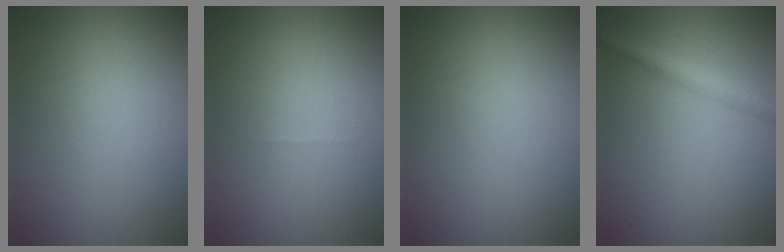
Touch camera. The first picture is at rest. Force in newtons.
{"total": 0.0}
{"total": 0.0}
{"total": 2.5, "press": 2.5, "slide": 0.0}